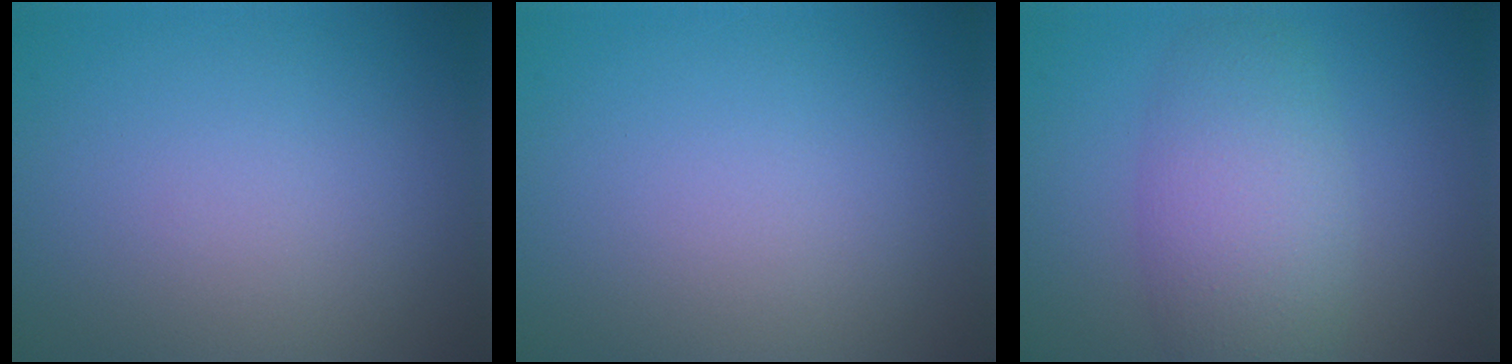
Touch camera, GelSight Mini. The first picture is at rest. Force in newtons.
{"total": 0.0}
{"total": 5.6, "press": 5.6, "slide": 0.2}